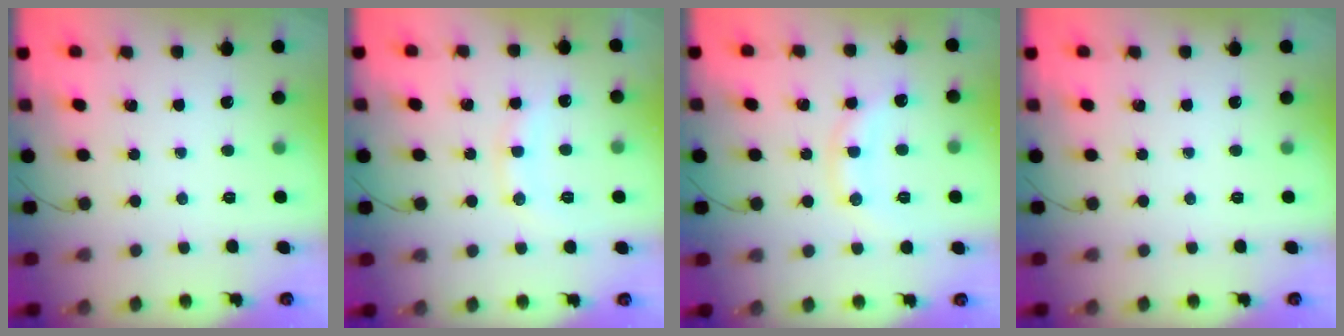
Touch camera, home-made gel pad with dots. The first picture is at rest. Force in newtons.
{"total": 8.5, "press": 8.5, "slide": 0.8}
{"total": 9.2, "press": 9.2, "slide": 0.3}
{"total": 0.0}